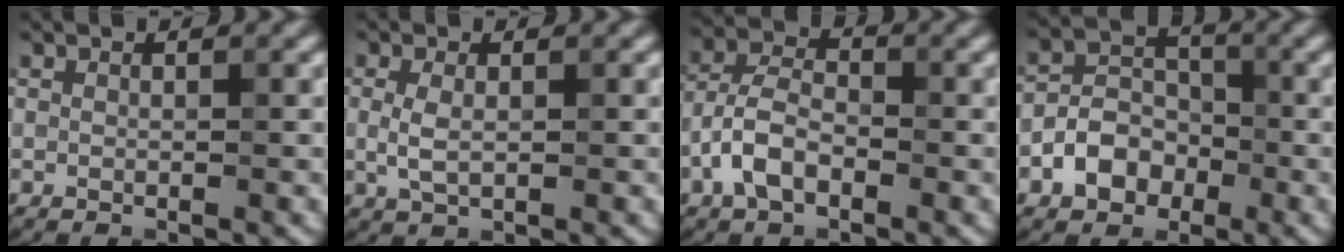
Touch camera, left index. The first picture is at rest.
{"total": 2.1, "force": [0.1, 1.1, 1.8], "torque": [-0.043, -0.001, 0.003]}
{"total": 4.0, "force": [-1.9, 2.2, 2.8], "torque": [-0.055, 0.010, -0.049]}
{"total": 4.1, "force": [-1.8, 3.1, 2.0], "torque": [-0.031, 0.006, -0.035]}